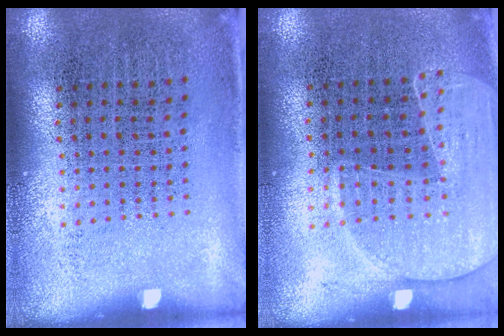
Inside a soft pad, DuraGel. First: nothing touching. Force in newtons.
{"total": 1.6, "press": 1.4, "slide": 0.7}